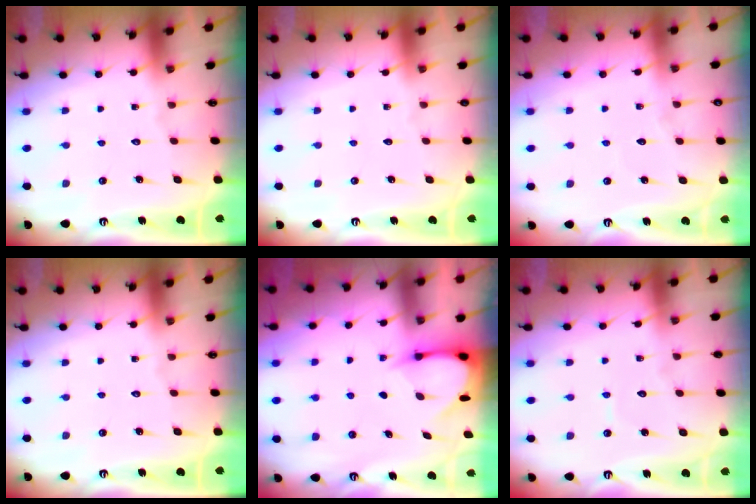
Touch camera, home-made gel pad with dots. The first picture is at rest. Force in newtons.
{"total": 0.0}
{"total": 2.3, "press": 2.3, "slide": 0.3}
{"total": 0.0}
{"total": 3.9, "press": 3.8, "slide": 0.3}
{"total": 3.5, "press": 3.5, "slide": 0.2}